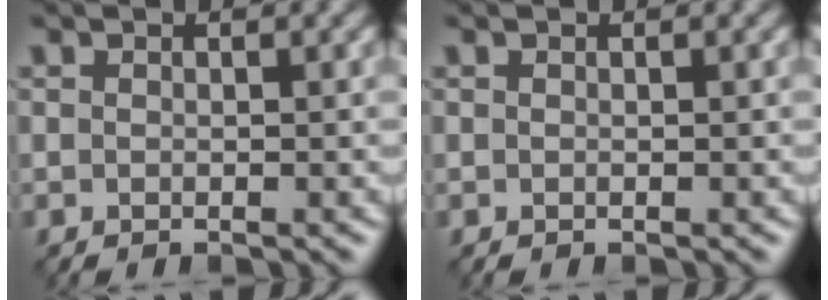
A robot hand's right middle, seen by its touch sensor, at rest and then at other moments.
{"total": 0.0}